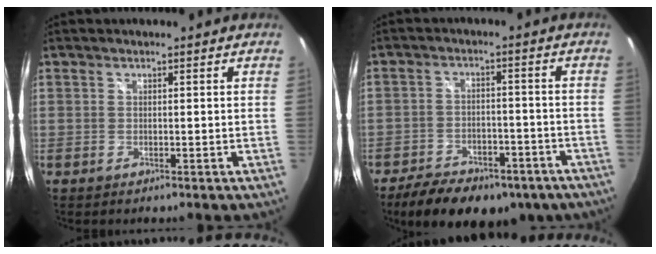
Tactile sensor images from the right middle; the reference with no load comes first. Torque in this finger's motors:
{"motor_torque": [1.08, -1.05, 0.29, 0.08]}